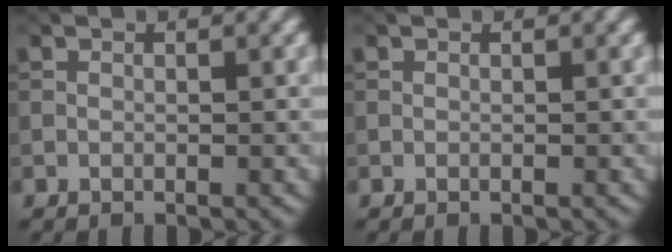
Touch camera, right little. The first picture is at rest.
{"total": 0.0}